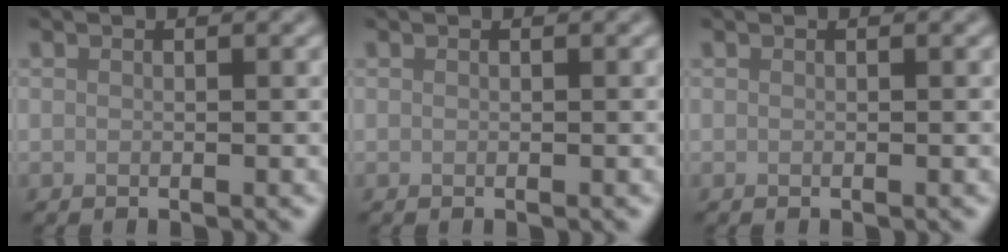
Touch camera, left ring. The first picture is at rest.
{"total": 0.0}
{"total": 0.0}